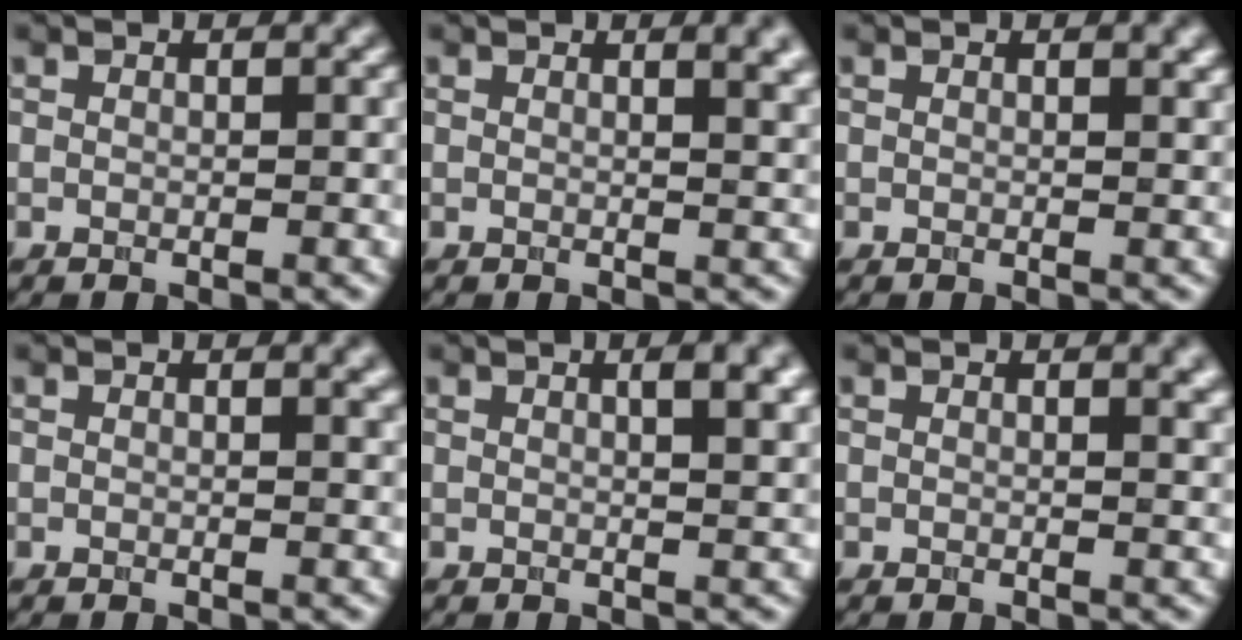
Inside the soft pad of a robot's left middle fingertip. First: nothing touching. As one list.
[{"total": 3.8, "force": [1.8, 1.7, 2.9], "torque": [-0.013, 0.005, 0.019]}, {"total": 1.2, "force": [0.7, 0.4, 0.9], "torque": [-0.010, 0.002, 0.011]}, {"total": 1.6, "force": [0.9, 0.6, 1.2], "torque": [-0.006, 0.003, 0.010]}, {"total": 4.7, "force": [1.6, 1.8, 4.0], "torque": [-0.030, 0.016, 0.011]}, {"total": 2.2, "force": [1.1, 0.9, 1.7], "torque": [-0.008, 0.002, 0.014]}]